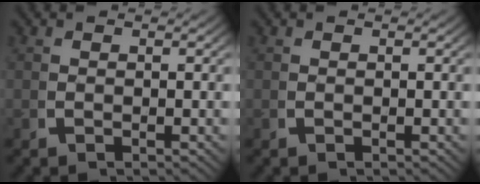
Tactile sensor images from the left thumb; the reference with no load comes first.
{"total": 0.0}